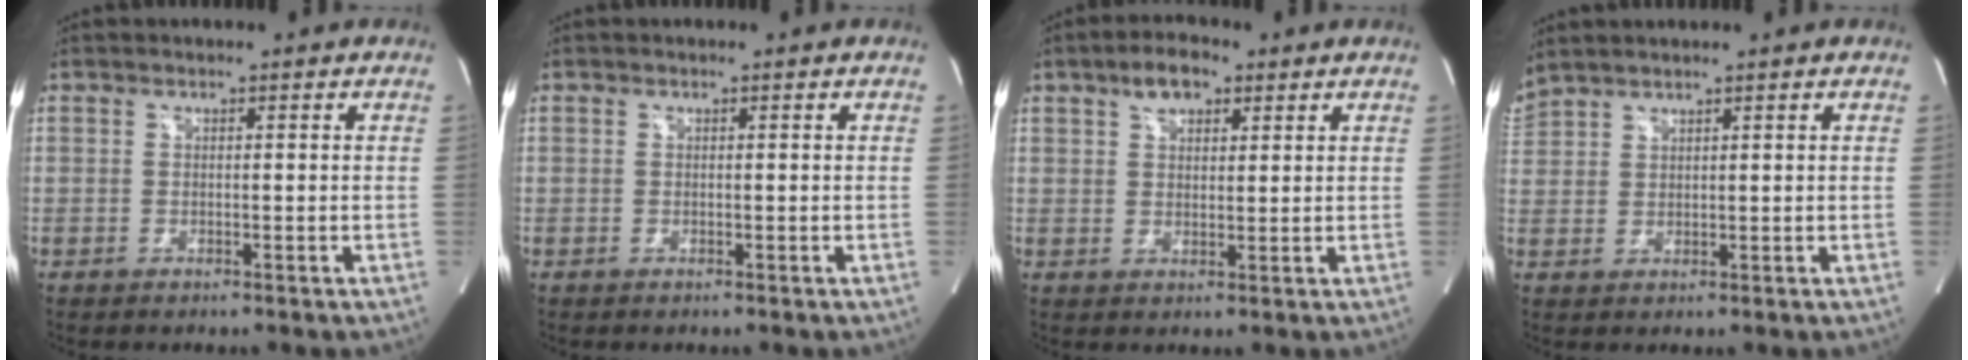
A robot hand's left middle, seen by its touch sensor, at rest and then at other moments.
{"total": 0.0}
{"total": 5.1, "force": [3.0, 2.6, 3.3], "torque": [-0.059, 0.016, 0.052]}
{"total": 4.2, "force": [4.0, 0.3, 1.4], "torque": [-0.038, 0.032, 0.083]}